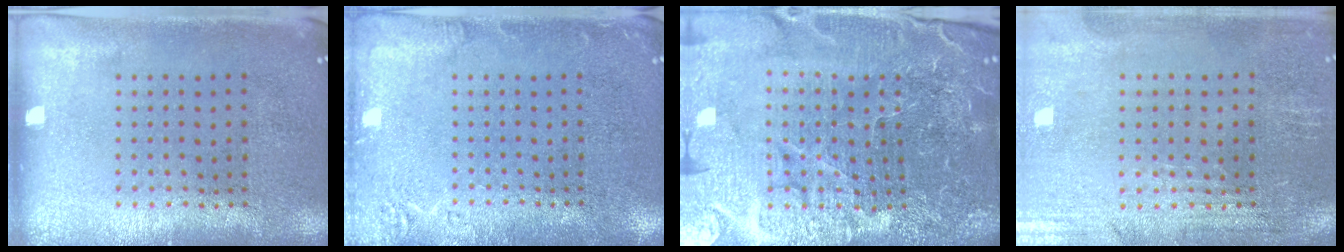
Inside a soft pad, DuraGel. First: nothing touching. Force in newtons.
{"total": 2.0, "press": 2.0, "slide": 0.4}
{"total": 6.7, "press": 5.9, "slide": 3.1}
{"total": 0.8, "press": 0.7, "slide": 0.5}